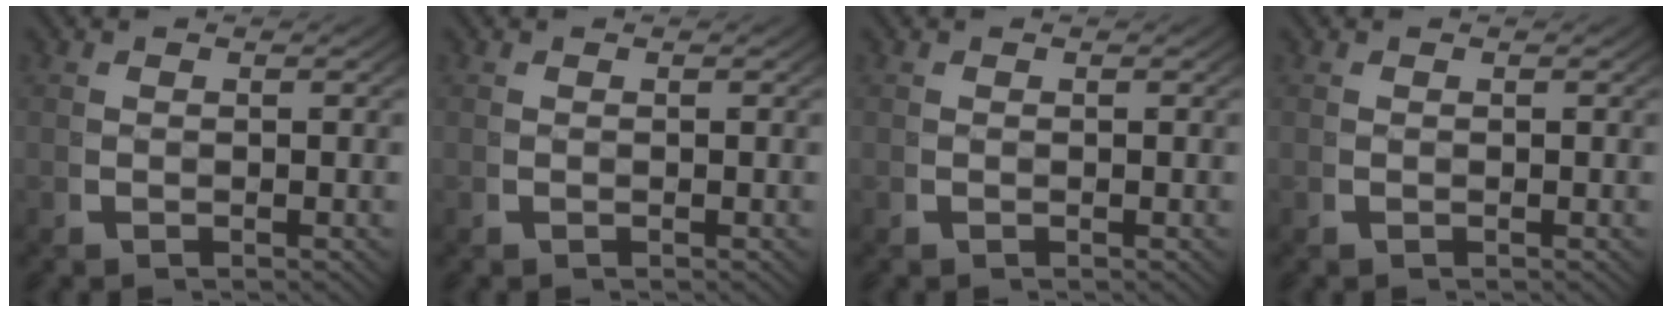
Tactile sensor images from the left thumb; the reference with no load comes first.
{"total": 0.0}
{"total": 0.0}
{"total": 0.0}